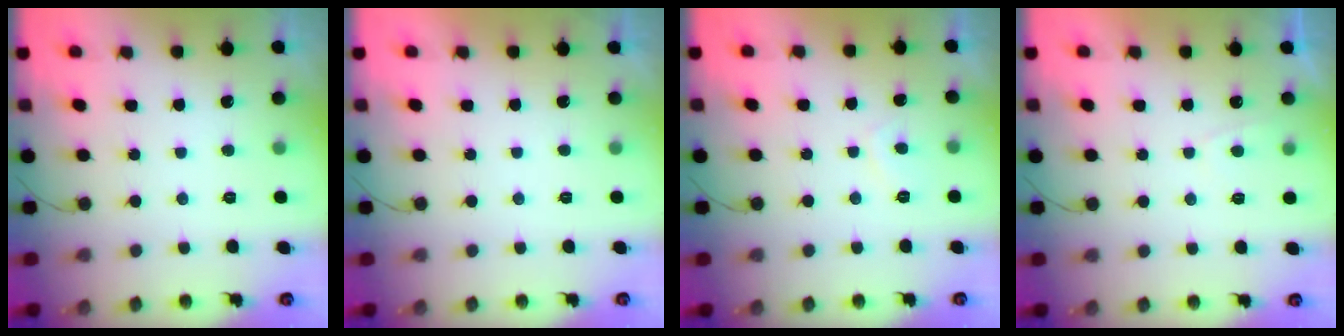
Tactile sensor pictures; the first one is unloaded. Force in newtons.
{"total": 2.3, "press": 2.3, "slide": 0.3}
{"total": 1.4, "press": 1.2, "slide": 0.7}
{"total": 1.1, "press": 0.9, "slide": 0.5}